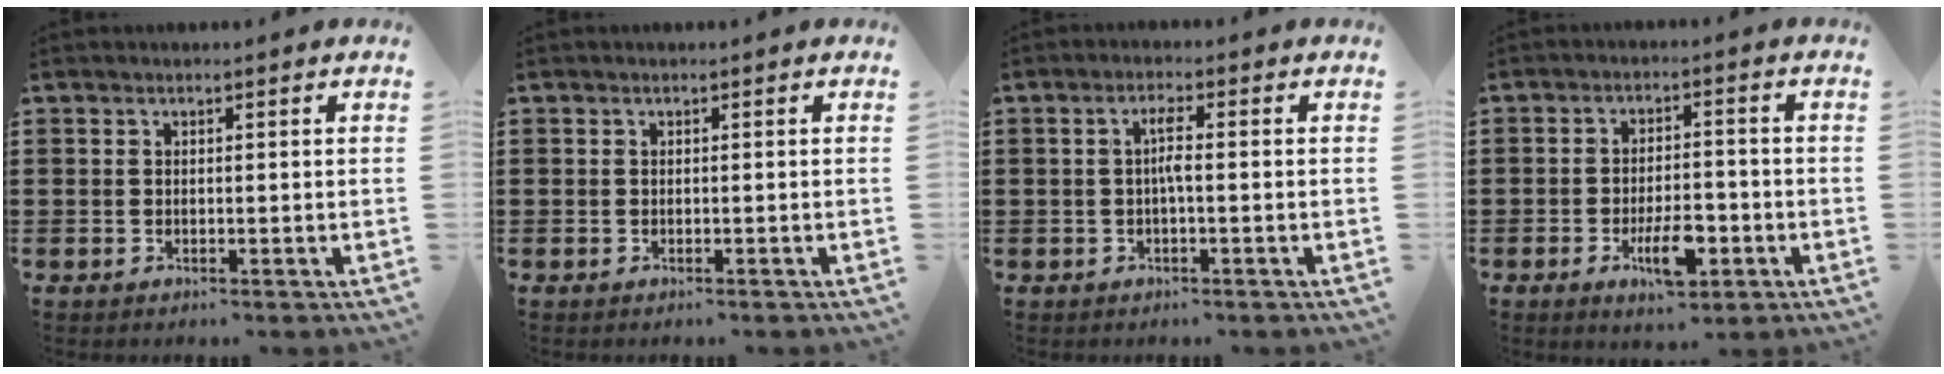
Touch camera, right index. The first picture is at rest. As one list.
[{"total": 0.0}, {"total": 2.8, "force": [-0.4, 0.3, 2.8], "torque": [-0.053, 0.001, -0.010]}, {"total": 6.8, "force": [-2.9, 2.7, 5.5], "torque": [-0.099, 0.004, -0.050]}]